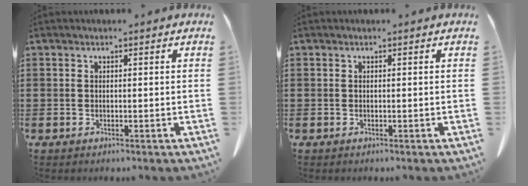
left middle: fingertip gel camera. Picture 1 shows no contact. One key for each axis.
{"total": 0.0}